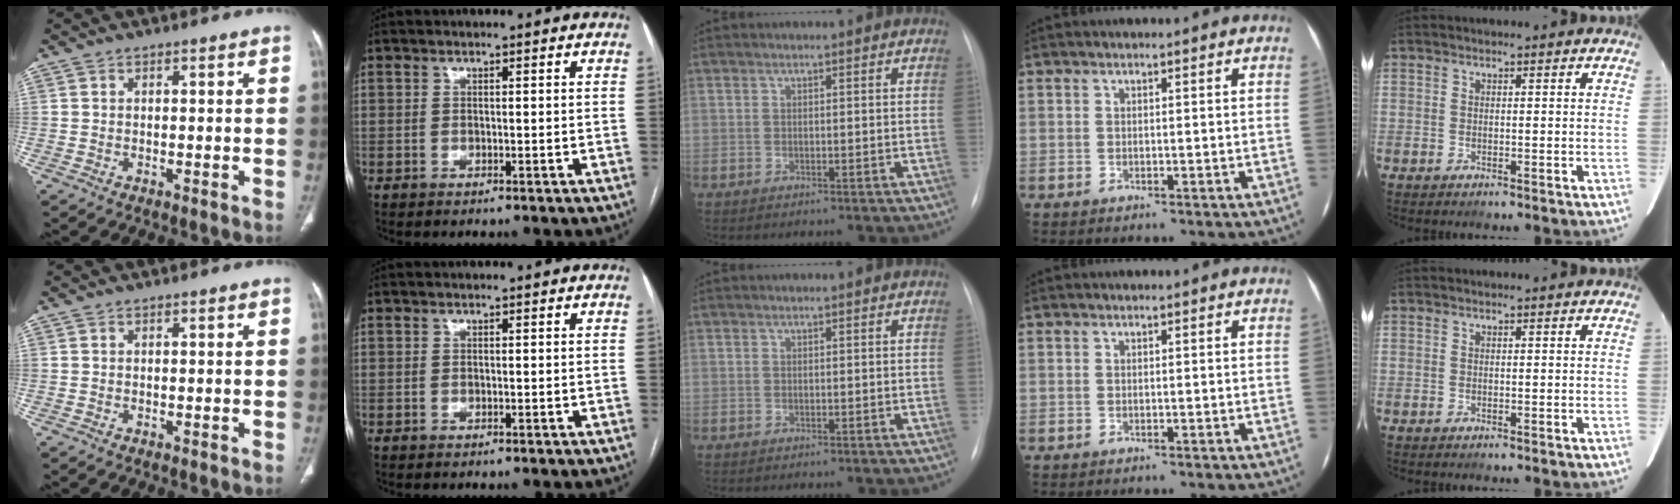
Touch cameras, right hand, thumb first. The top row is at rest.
{}